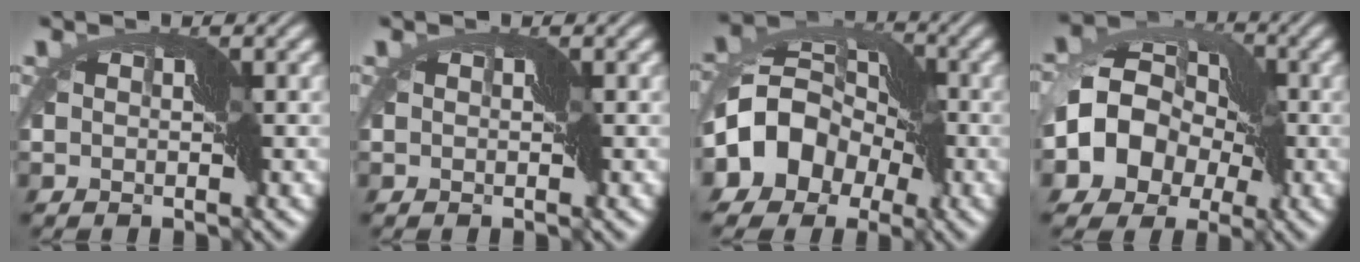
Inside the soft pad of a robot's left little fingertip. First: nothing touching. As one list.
[{"total": 0.0}, {"total": 10.6, "force": [-2.9, 7.7, 6.6], "torque": [-0.119, -0.006, -0.074]}, {"total": 10.5, "force": [-1.8, 7.9, 6.6], "torque": [-0.102, -0.010, -0.054]}]